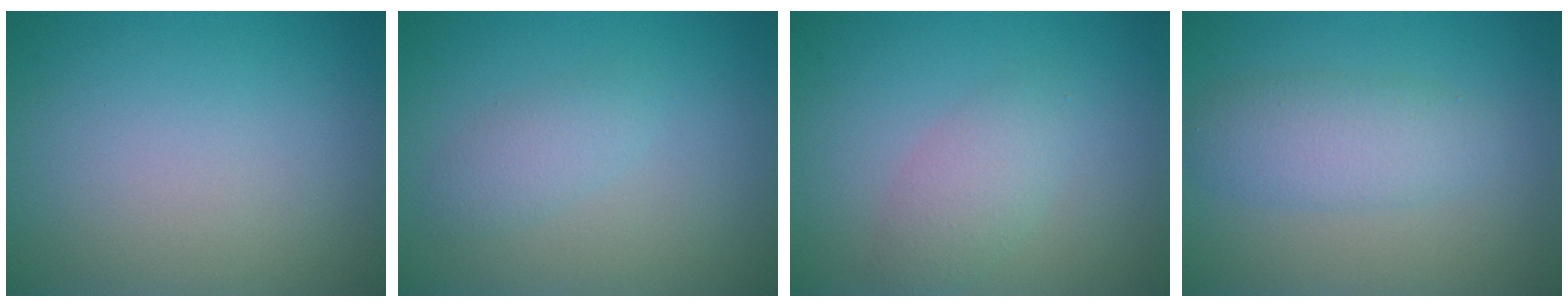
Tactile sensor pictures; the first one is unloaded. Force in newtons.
{"total": 1.8, "press": 1.8, "slide": 0.1}
{"total": 2.4, "press": 2.4, "slide": 0.2}
{"total": 3.4, "press": 3.4, "slide": 0.0}